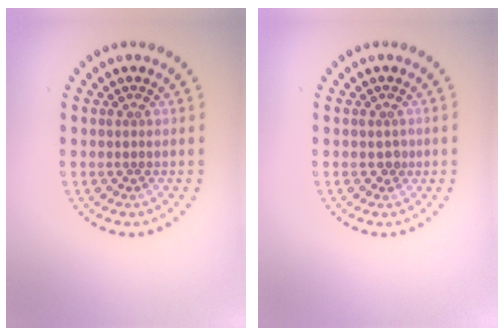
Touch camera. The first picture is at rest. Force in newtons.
{"total": 0.9, "press": 0.8, "slide": 0.5}